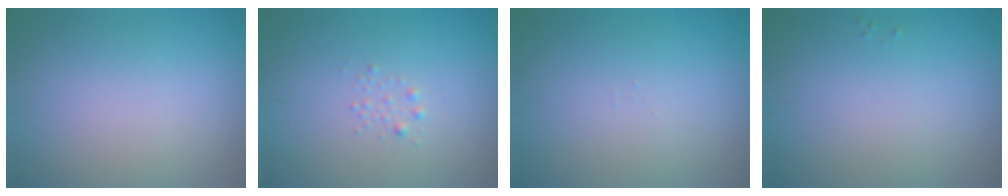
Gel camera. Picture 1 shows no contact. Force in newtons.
{"total": 0.7, "press": 0.7, "slide": 0.0}
{"total": 0.0}
{"total": 0.0}